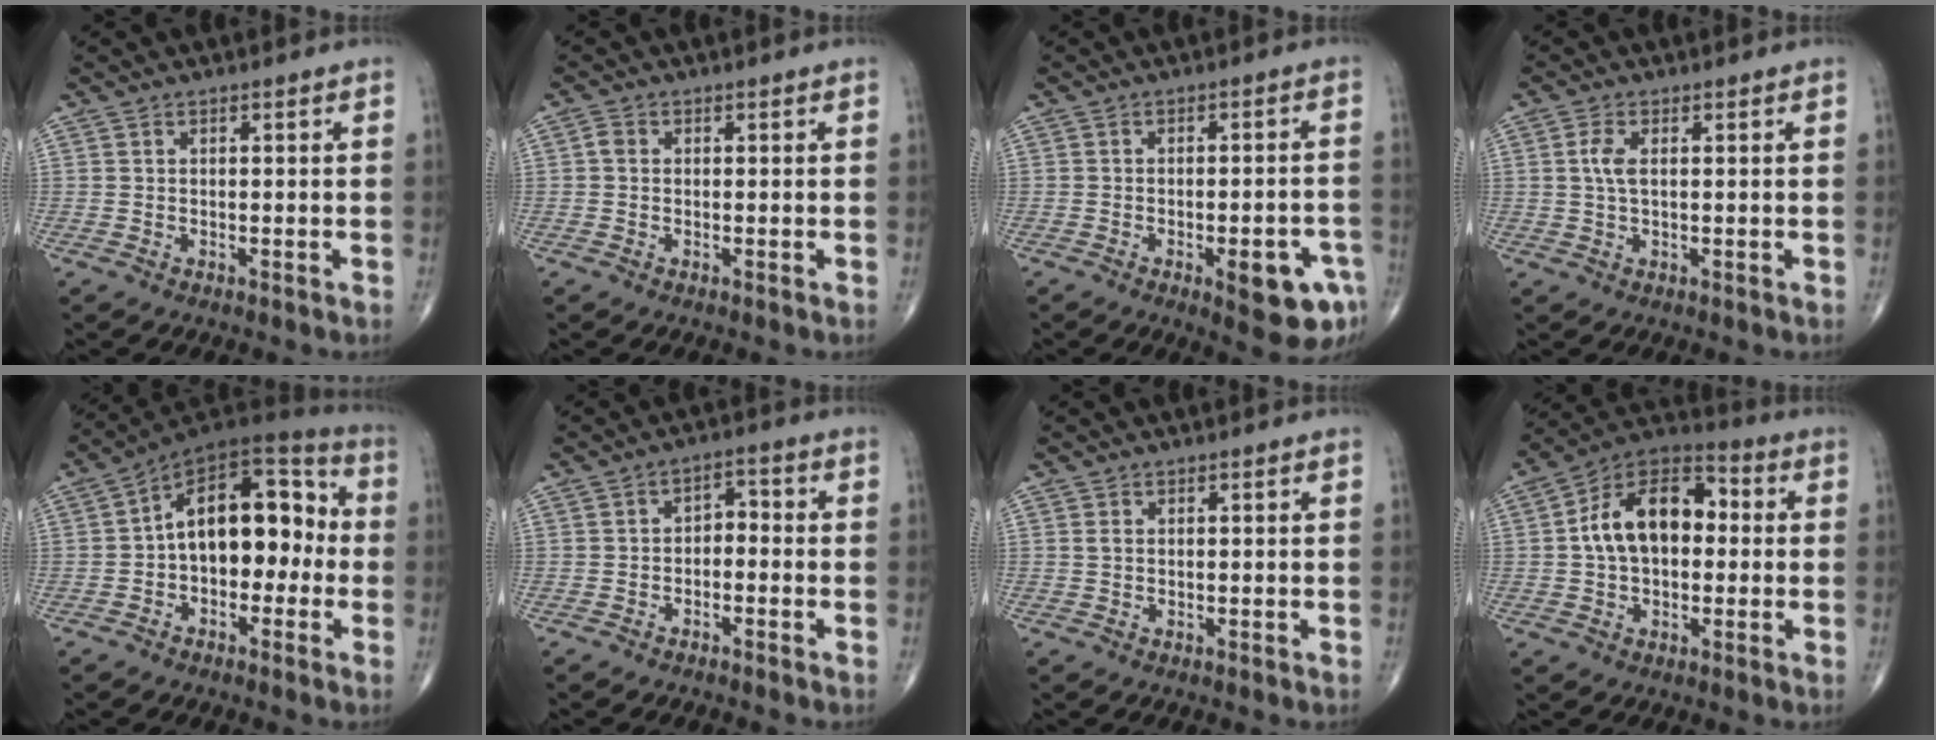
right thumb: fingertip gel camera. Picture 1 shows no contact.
{"total": 1.3, "force": [0.0, 1.0, 0.8], "torque": [-0.010, 0.002, -0.005]}
{"total": 10.0, "force": [-4.5, 3.1, 8.4], "torque": [-0.086, 0.019, -0.050]}
{"total": 3.0, "force": [0.5, 1.3, 2.7], "torque": [-0.068, 0.005, 0.009]}
{"total": 16.2, "force": [-0.9, 9.8, 13.0], "torque": [-0.156, 0.052, -0.029]}
{"total": 3.4, "force": [-1.3, 2.2, 2.2], "torque": [-0.020, 0.030, -0.031]}
{"total": 0.7, "force": [0.2, 0.4, 0.5], "torque": [-0.011, 0.003, 0.004]}
{"total": 15.4, "force": [1.1, 9.6, 12.0], "torque": [-0.177, 0.038, 0.004]}